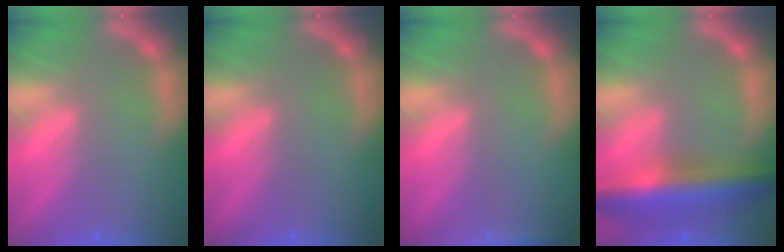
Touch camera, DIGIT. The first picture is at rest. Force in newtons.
{"total": 0.0}
{"total": 2.4}
{"total": 8.5}